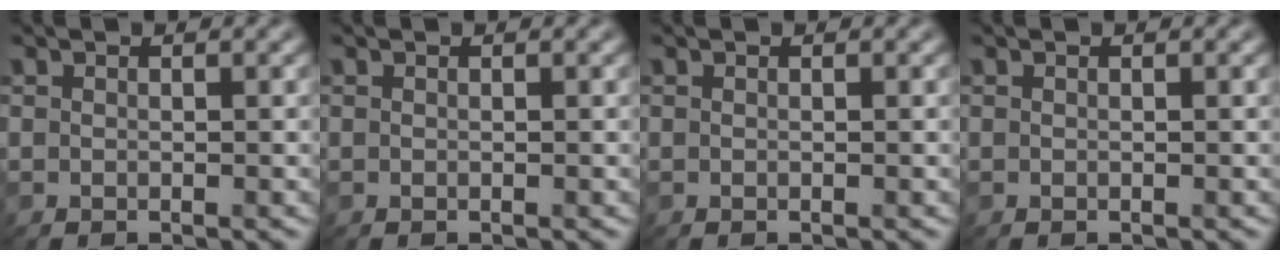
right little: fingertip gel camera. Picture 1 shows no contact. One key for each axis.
{"total": 0.0}
{"total": 0.0}
{"total": 0.0}